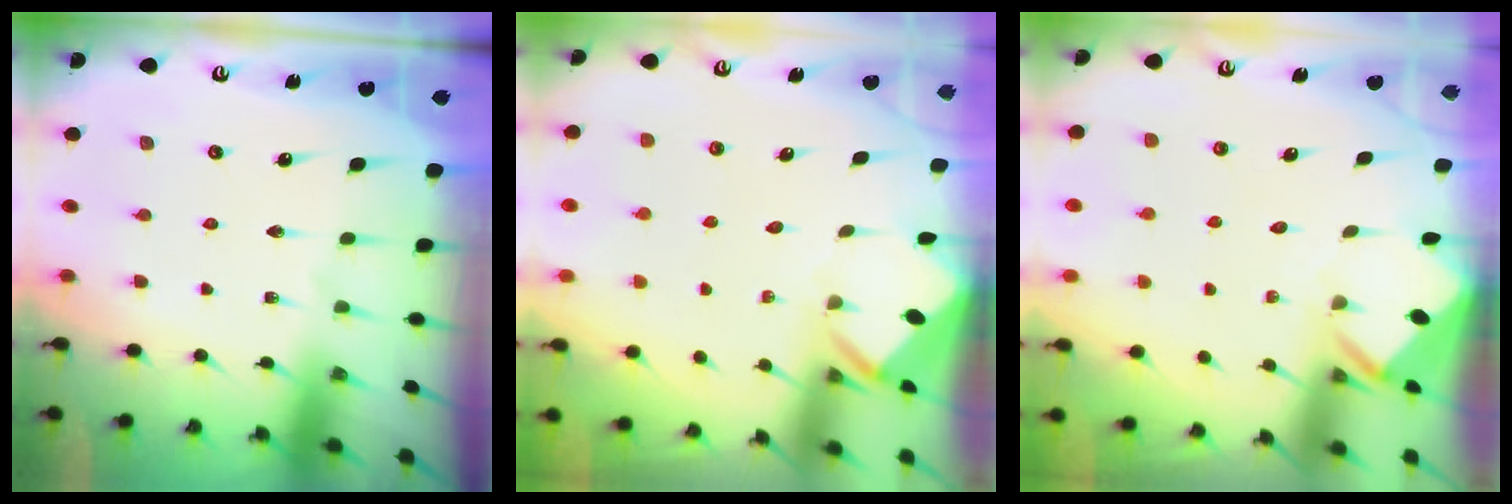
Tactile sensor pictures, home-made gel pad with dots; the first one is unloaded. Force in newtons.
{"total": 3.1, "press": 3.1, "slide": 0.1}
{"total": 3.6, "press": 3.6, "slide": 0.3}